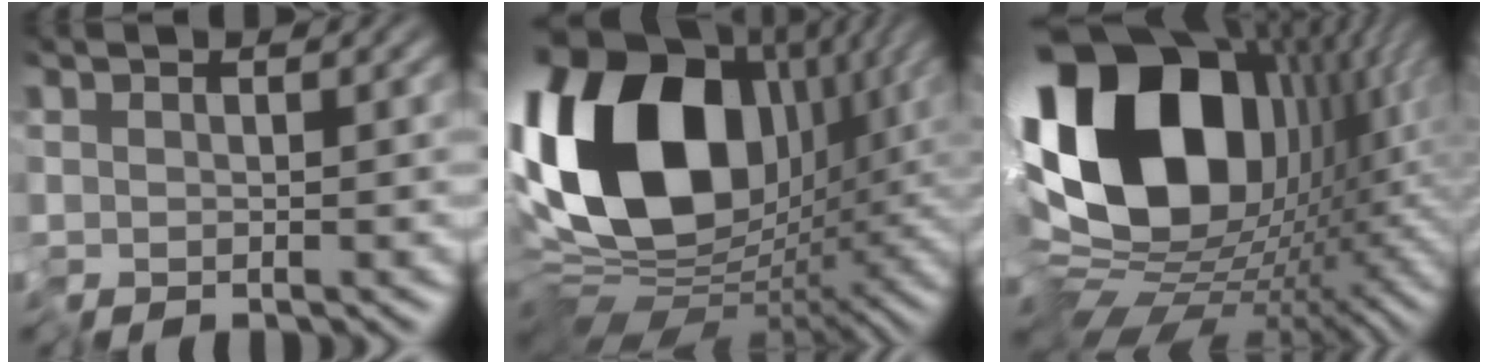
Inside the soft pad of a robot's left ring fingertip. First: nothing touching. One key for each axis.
{"total": 18.7, "fx": 2.9, "fy": 12.2, "fz": 13.9, "tx": -0.292, "ty": 0.016, "tz": 0.047}
{"total": 19.9, "fx": 2.3, "fy": 13.2, "fz": 14.7, "tx": -0.283, "ty": -0.002, "tz": 0.047}